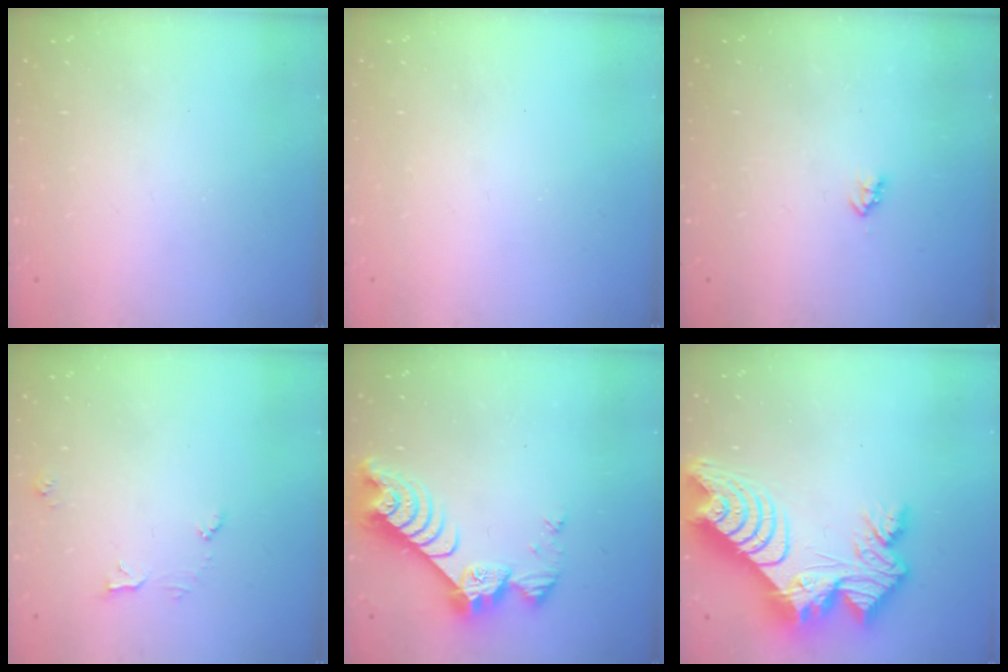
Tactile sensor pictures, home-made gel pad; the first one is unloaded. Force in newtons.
{"total": 0.0}
{"total": 2.5, "press": 2.5, "slide": 0.4}
{"total": 4.7, "press": 4.7, "slide": 0.5}
{"total": 9.9, "press": 9.9, "slide": 0.9}
{"total": 21.2, "press": 21.1, "slide": 2.1}